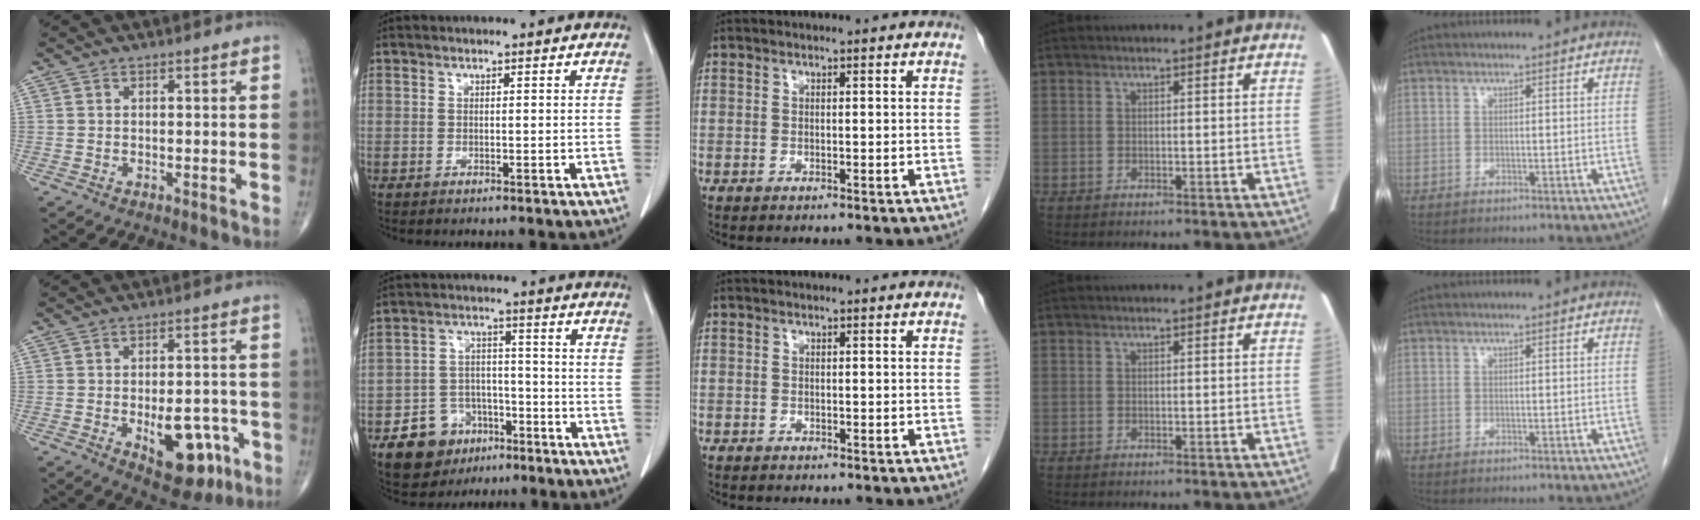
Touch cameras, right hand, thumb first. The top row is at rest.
{"thumb": {"total": 11.9, "force": [-4.3, 6.2, 9.2], "torque": [-0.096, 0.018, -0.047]}, "index": {"total": 8.8, "force": [-4.9, 6.7, 2.8], "torque": [-0.052, 0.017, -0.075]}, "middle": {"total": 0.7, "force": [-0.5, 0.4, 0.1], "torque": [-0.007, 0.003, -0.009]}}